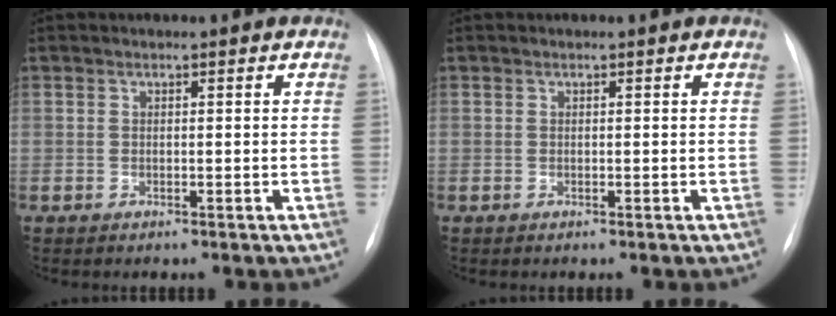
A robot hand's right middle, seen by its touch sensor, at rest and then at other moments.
{"total": 0.0}